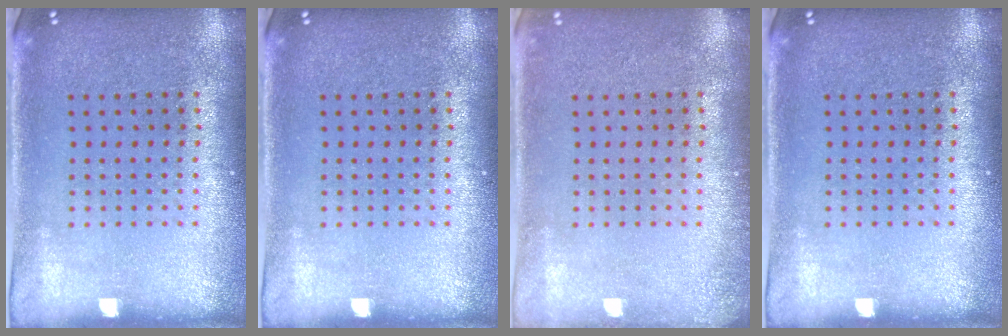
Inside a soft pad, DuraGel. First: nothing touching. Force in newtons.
{"total": 0.0}
{"total": 1.1, "press": 1.0, "slide": 0.2}
{"total": 0.0}